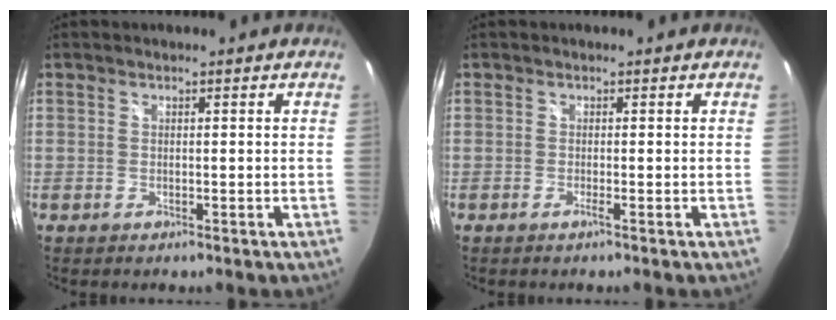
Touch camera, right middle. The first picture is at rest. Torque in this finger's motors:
{"motor_torque": [0.13, -0.26, -0.08, 0.01]}